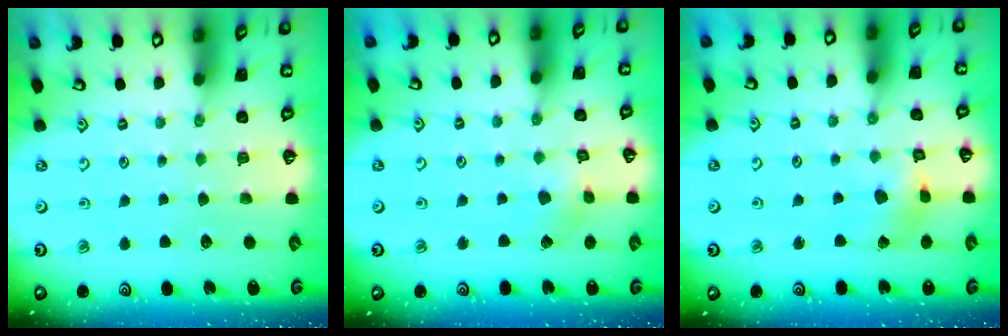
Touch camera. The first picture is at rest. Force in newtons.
{"total": 3.6, "press": 3.5, "slide": 0.4}
{"total": 4.6, "press": 4.6, "slide": 0.5}